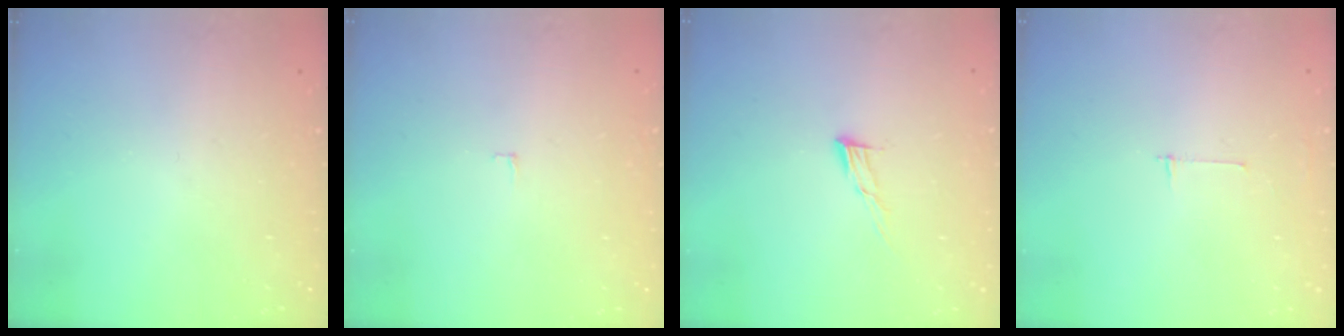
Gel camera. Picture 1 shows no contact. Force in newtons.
{"total": 2.4, "press": 2.4, "slide": 0.2}
{"total": 6.9, "press": 6.8, "slide": 1.2}
{"total": 2.7, "press": 2.7, "slide": 0.3}